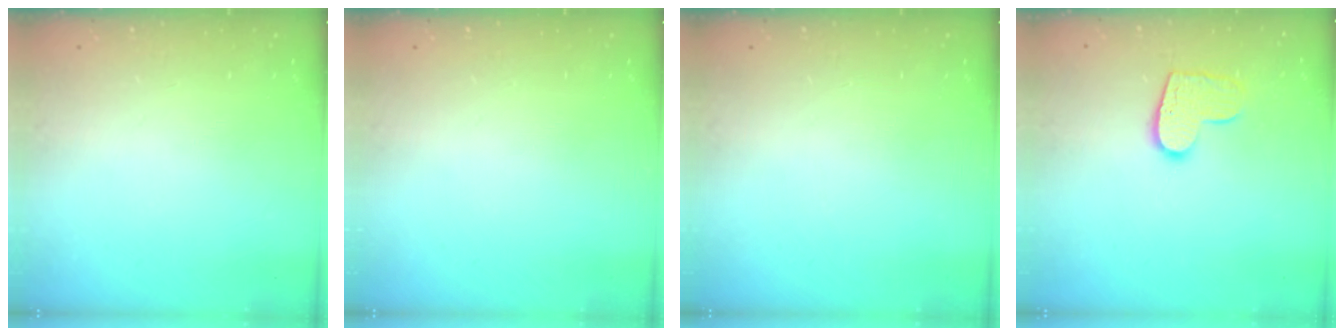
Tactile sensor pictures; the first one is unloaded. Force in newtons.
{"total": 0.0}
{"total": 0.0}
{"total": 9.8, "press": 9.8, "slide": 0.3}